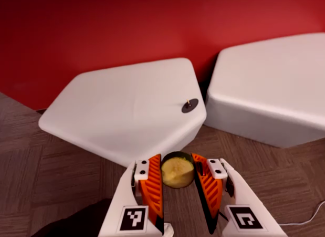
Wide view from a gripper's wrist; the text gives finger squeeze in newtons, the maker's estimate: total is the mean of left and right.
{"total": 12.3, "left": 13.1, "right": 11.5}